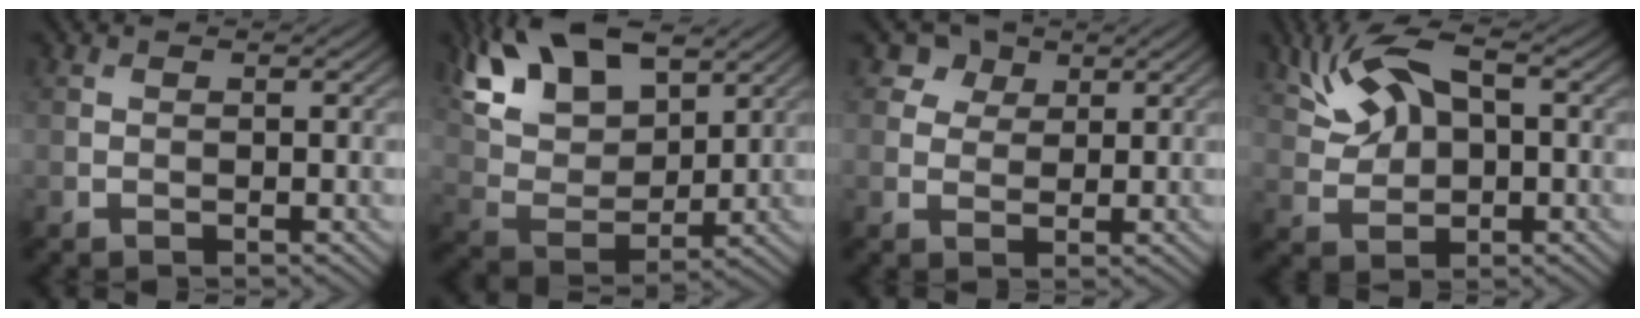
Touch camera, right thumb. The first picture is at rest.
{"total": 14.3, "force": [9.3, 6.5, 8.6], "torque": [-0.200, 0.017, 0.155]}
{"total": 3.1, "force": [1.8, 2.4, 0.8], "torque": [-0.018, -0.002, 0.036]}
{"total": 8.7, "force": [2.9, 4.9, 6.6], "torque": [-0.141, 0.019, 0.050]}